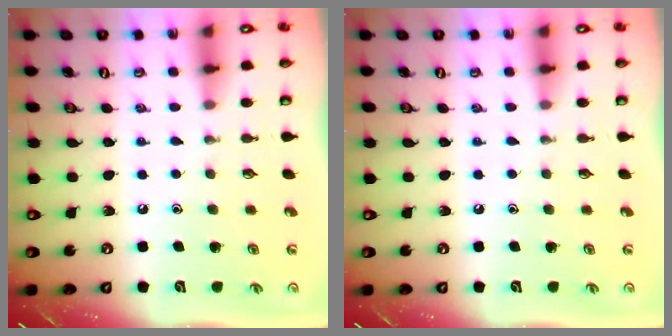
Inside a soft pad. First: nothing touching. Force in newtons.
{"total": 0.0}